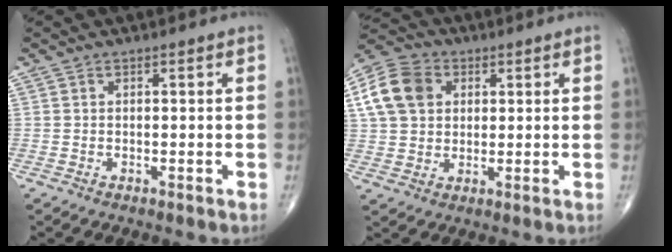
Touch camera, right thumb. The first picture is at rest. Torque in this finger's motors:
{"motor_torque": [0.34, 1.32, 0.28, -0.18, 0.12]}